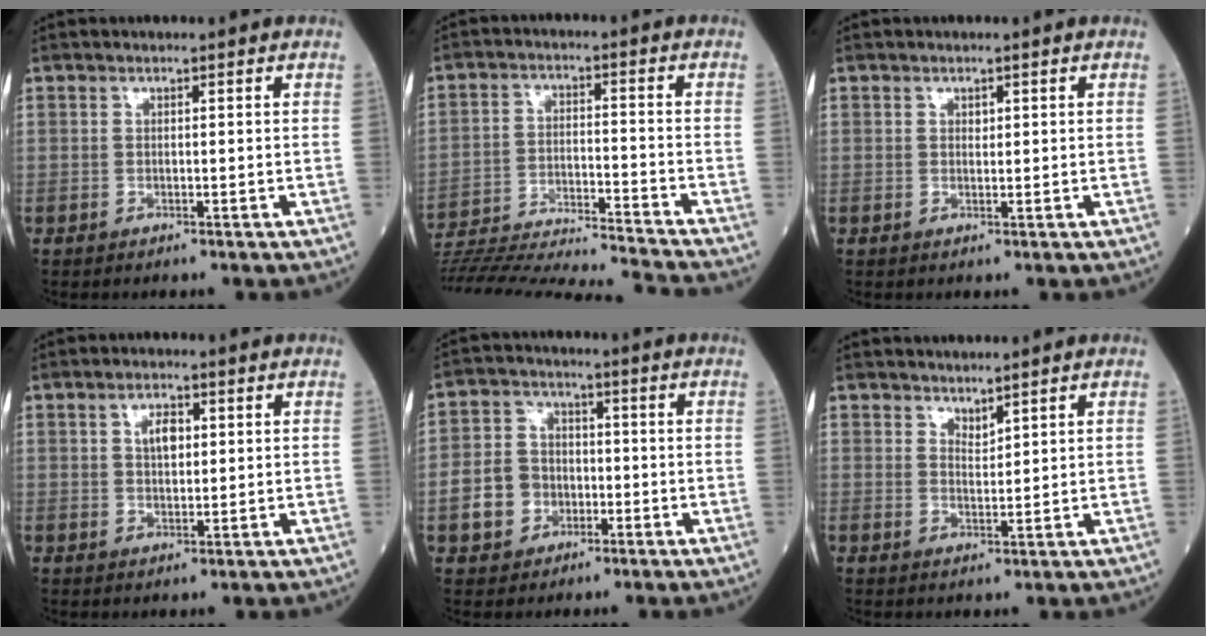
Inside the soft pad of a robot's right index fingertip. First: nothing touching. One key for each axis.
{"total": 23.6, "fx": -22.1, "fy": -1.7, "fz": 7.9, "tx": -0.142, "ty": -0.045, "tz": -0.339}
{"total": 0.7, "fx": 0.3, "fy": 0.5, "fz": 0.4, "tx": -0.004, "ty": -0.002, "tz": 0.005}
{"total": 3.5, "fx": 1.1, "fy": 1.7, "fz": 2.9, "tx": -0.051, "ty": 0.004, "tz": 0.018}
{"total": 7.3, "fx": -2.1, "fy": 6.3, "fz": 3.1, "tx": -0.077, "ty": 0.019, "tz": -0.031}
{"total": 1.9, "fx": 1.8, "fy": 0.4, "fz": 0.5, "tx": -0.008, "ty": -0.005, "tz": 0.035}